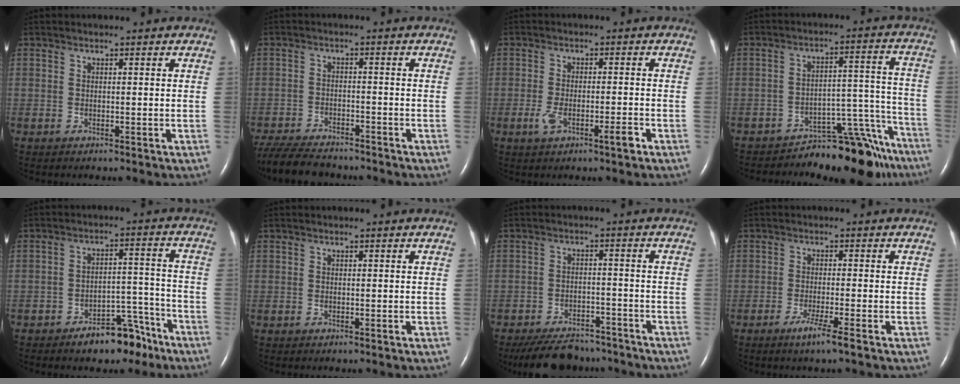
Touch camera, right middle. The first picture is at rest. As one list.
[{"total": 11.1, "force": [-9.8, 2.5, 4.5], "torque": [-0.084, -0.018, -0.156]}, {"total": 4.3, "force": [-2.1, 0.9, 3.7], "torque": [-0.074, -0.001, -0.038]}, {"total": 12.9, "force": [-12.1, 3.4, 3.3], "torque": [0.000, 0.067, -0.170]}, {"total": 8.0, "force": [-6.0, 3.4, 4.0], "torque": [-0.047, 0.025, -0.089]}, {"total": 0.0}, {"total": 11.4, "force": [-10.0, 4.2, 3.6], "torque": [-0.062, -0.001, -0.143]}, {"total": 3.7, "force": [-2.3, -0.6, 2.8], "torque": [-0.059, -0.012, -0.045]}]